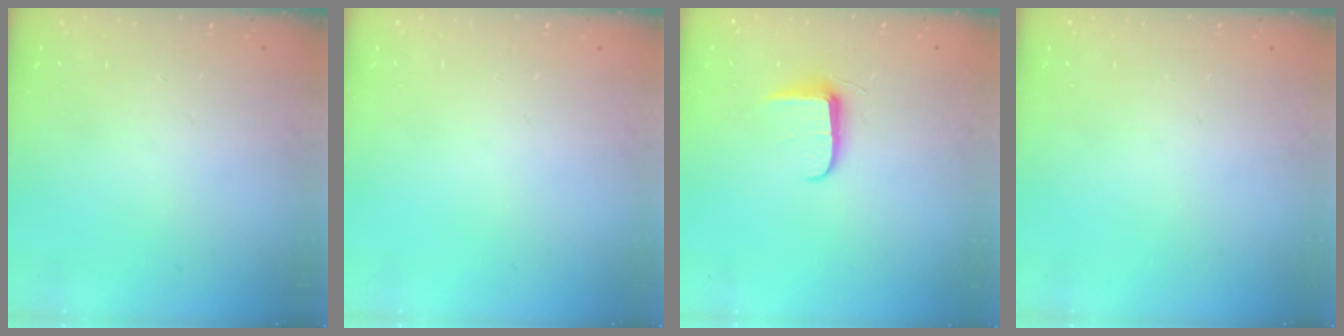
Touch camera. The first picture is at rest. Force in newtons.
{"total": 0.0}
{"total": 6.8, "press": 6.7, "slide": 0.9}
{"total": 0.0}